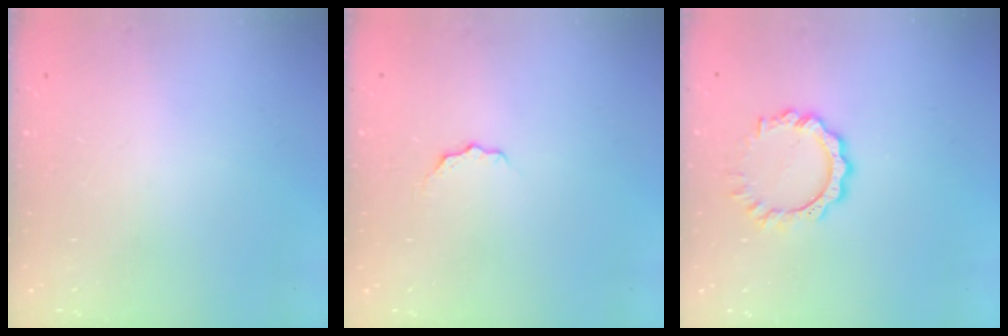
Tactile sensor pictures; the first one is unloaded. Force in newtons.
{"total": 3.2, "press": 3.2, "slide": 0.4}
{"total": 8.1, "press": 8.0, "slide": 0.8}